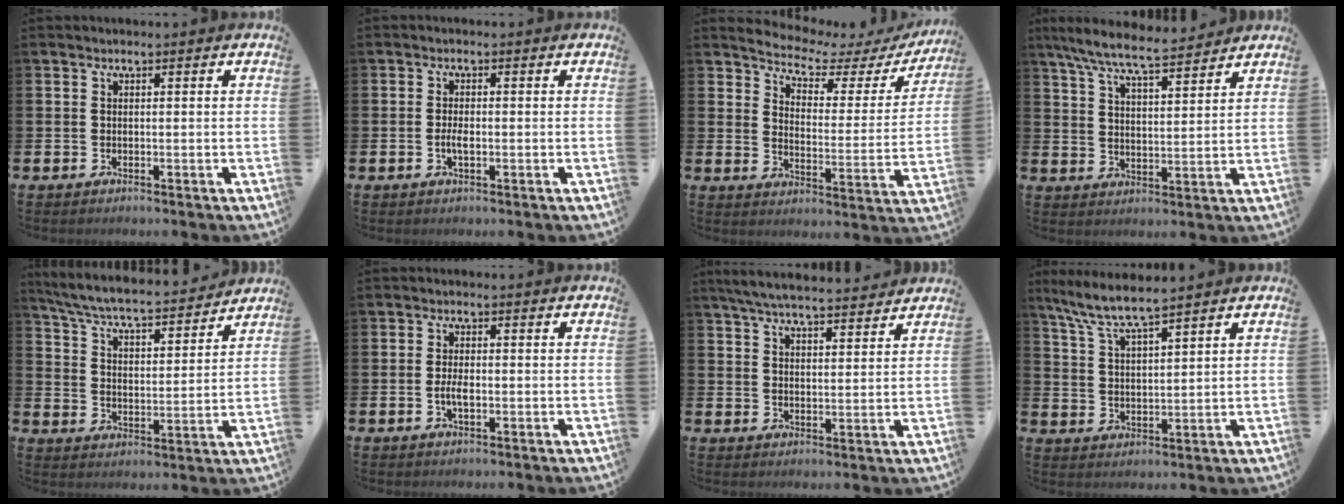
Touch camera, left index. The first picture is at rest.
{"total": 1.9, "force": [-0.4, 0.7, 1.7], "torque": [-0.030, -0.001, -0.009]}
{"total": 4.3, "force": [3.9, 1.5, 1.2], "torque": [-0.045, -0.034, 0.057]}
{"total": 8.2, "force": [7.6, 0.8, 2.9], "torque": [-0.085, -0.039, 0.137]}
{"total": 6.7, "force": [6.3, 0.7, 2.1], "torque": [-0.073, -0.051, 0.107]}
{"total": 2.4, "force": [-0.5, 0.9, 2.1], "torque": [-0.037, 0.001, -0.010]}
{"total": 6.0, "force": [5.8, 0.5, 1.5], "torque": [-0.044, -0.028, 0.104]}
{"total": 6.3, "force": [5.9, -0.1, 2.3], "torque": [-0.070, -0.029, 0.103]}